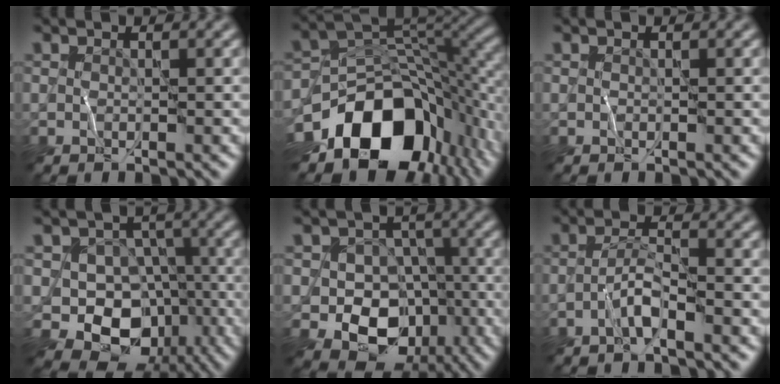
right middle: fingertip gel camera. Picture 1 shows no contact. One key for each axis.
{"total": 15.1, "fx": -6.8, "fy": 9.8, "fz": 9.2, "tx": -0.153, "ty": -0.007, "tz": -0.110}
{"total": 0.0}
{"total": 10.2, "fx": -3.9, "fy": 8.3, "fz": 4.3, "tx": -0.048, "ty": -0.004, "tz": -0.078}
{"total": 9.0, "fx": -3.4, "fy": 7.1, "fz": 4.4, "tx": -0.042, "ty": -0.007, "tz": -0.068}
{"total": 2.0, "fx": -1.3, "fy": 0.1, "fz": 1.5, "tx": -0.031, "ty": 0.010, "tz": -0.032}